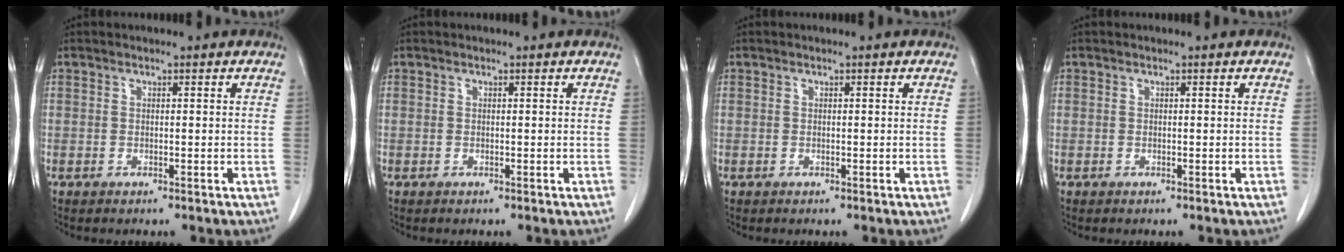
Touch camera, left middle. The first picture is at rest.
{"total": 0.0}
{"total": 0.0}
{"total": 0.0}